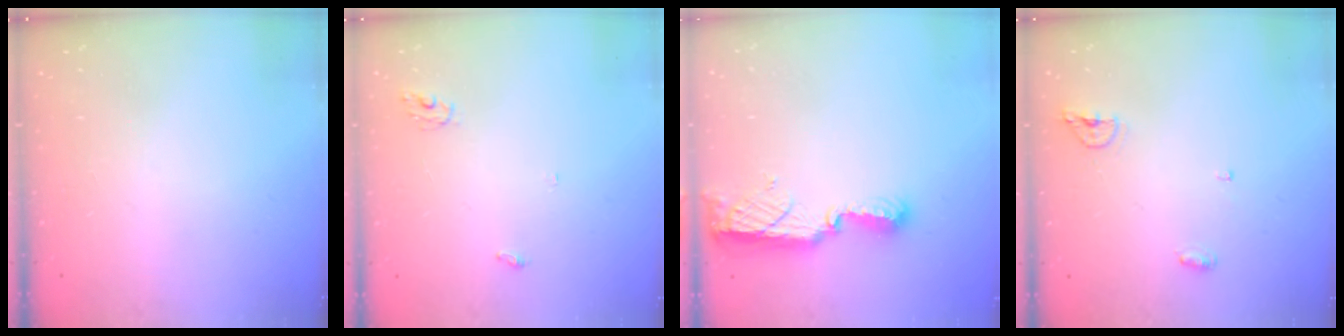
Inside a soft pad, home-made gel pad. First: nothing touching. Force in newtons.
{"total": 2.8, "press": 2.8, "slide": 0.2}
{"total": 8.5, "press": 8.4, "slide": 0.8}
{"total": 4.8, "press": 4.7, "slide": 1.1}